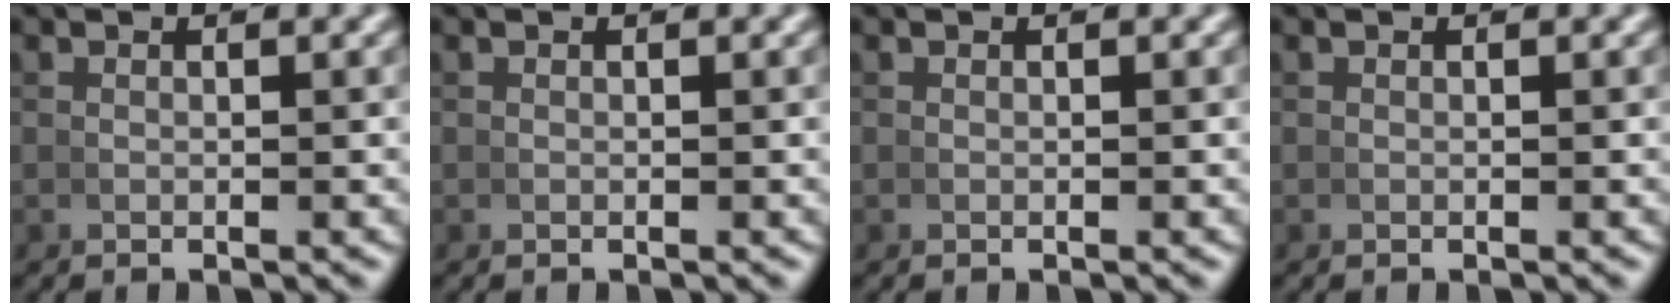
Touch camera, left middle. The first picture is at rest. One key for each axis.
{"total": 0.0}
{"total": 0.0}
{"total": 0.0}